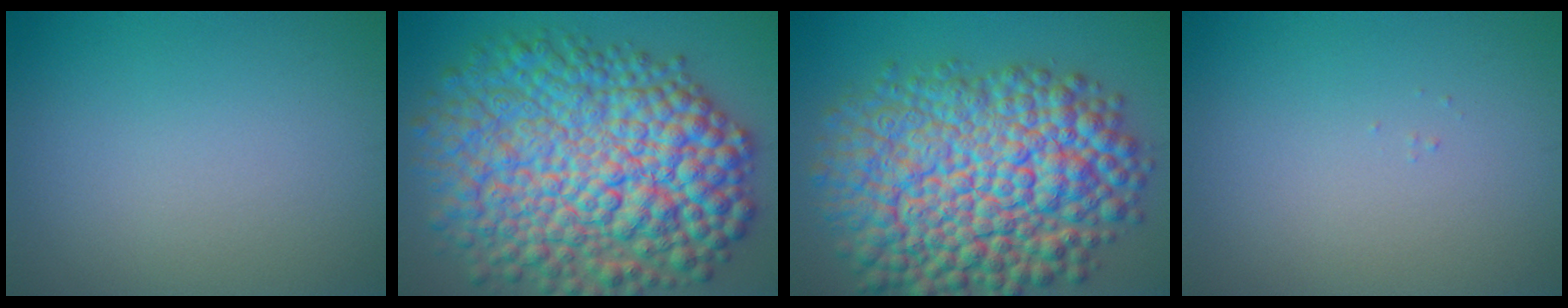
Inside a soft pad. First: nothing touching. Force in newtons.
{"total": 14.7, "press": 14.7, "slide": 0.1}
{"total": 15.5, "press": 15.5, "slide": 0.5}
{"total": 0.0}